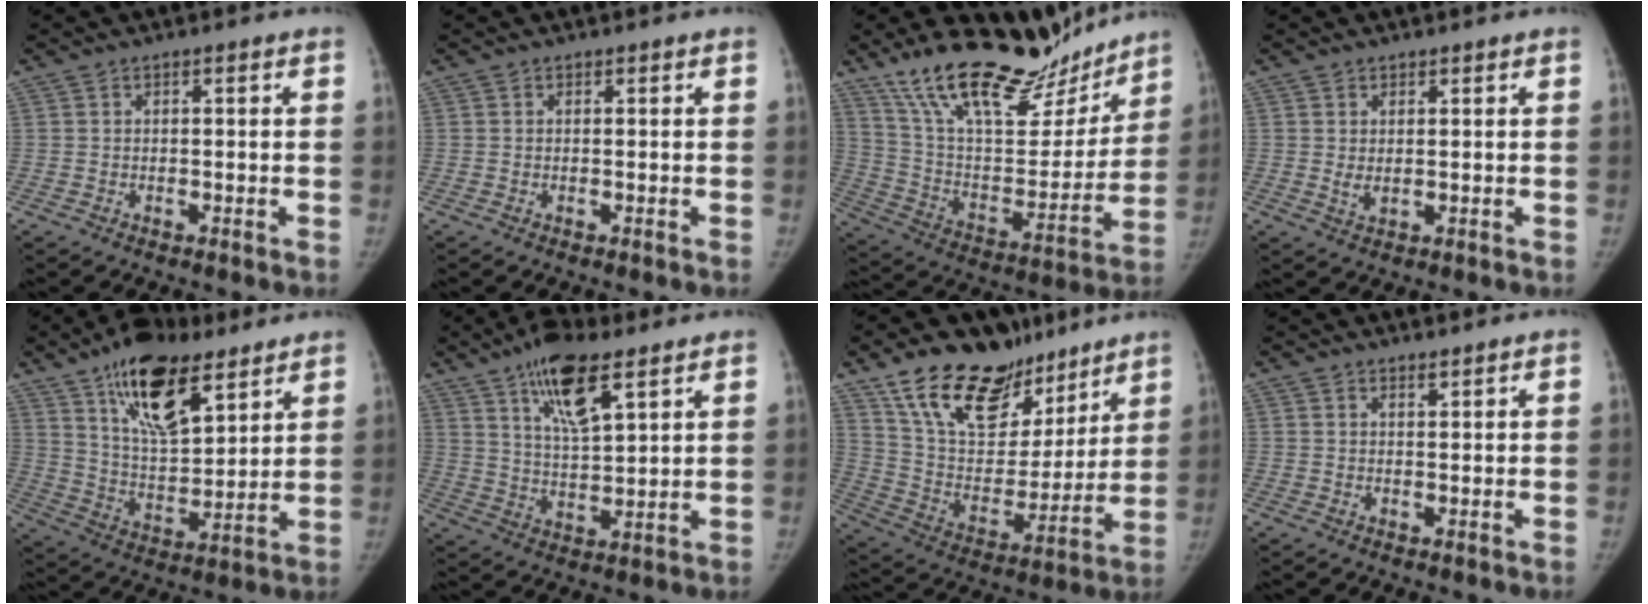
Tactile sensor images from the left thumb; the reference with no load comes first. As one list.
[{"total": 0.0}, {"total": 27.5, "force": [21.4, 10.3, 13.8], "torque": [-0.178, -0.091, 0.348]}, {"total": 1.7, "force": [0.7, 1.0, 1.1], "torque": [-0.017, -0.013, 0.017]}, {"total": 19.0, "force": [11.3, 8.4, 12.8], "torque": [-0.181, -0.055, 0.200]}, {"total": 12.7, "force": [7.6, 4.4, 9.2], "torque": [-0.140, -0.035, 0.133]}, {"total": 24.9, "force": [17.2, 13.2, 12.2], "torque": [-0.161, -0.066, 0.292]}, {"total": 1.1, "force": [1.1, 0.2, 0.2], "torque": [0.003, -0.012, 0.017]}]